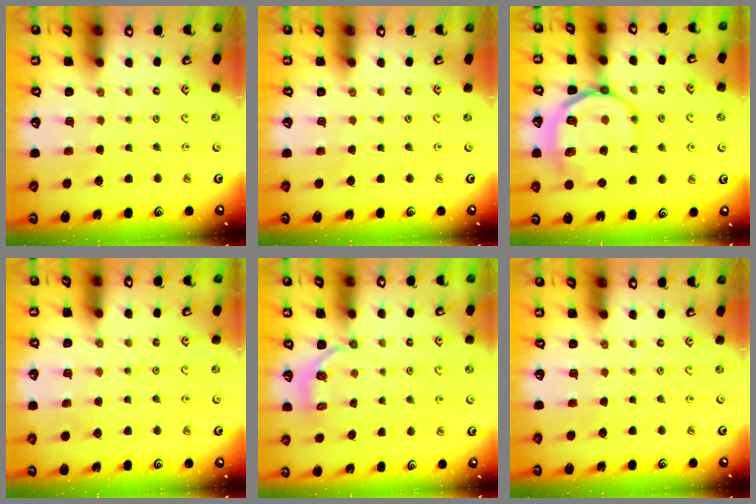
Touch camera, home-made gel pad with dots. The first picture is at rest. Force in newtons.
{"total": 0.0}
{"total": 13.7, "press": 13.5, "slide": 2.2}
{"total": 4.7, "press": 4.7, "slide": 0.6}
{"total": 3.8, "press": 2.8, "slide": 2.5}
{"total": 0.0}